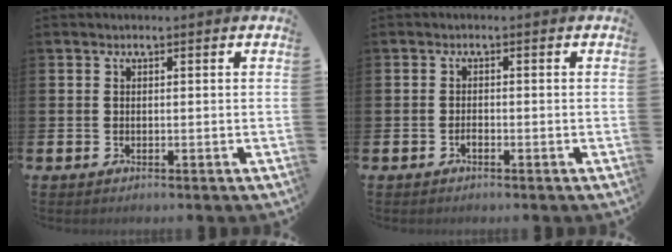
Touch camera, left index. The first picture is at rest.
{"total": 0.7, "force": [-0.5, 0.3, 0.4], "torque": [-0.013, -0.002, -0.009]}